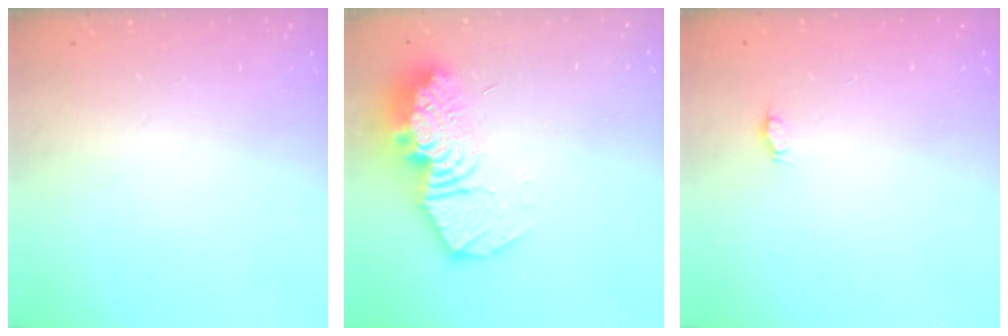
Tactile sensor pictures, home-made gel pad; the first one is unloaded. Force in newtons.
{"total": 17.0, "press": 16.9, "slide": 1.5}
{"total": 2.7, "press": 2.5, "slide": 1.1}